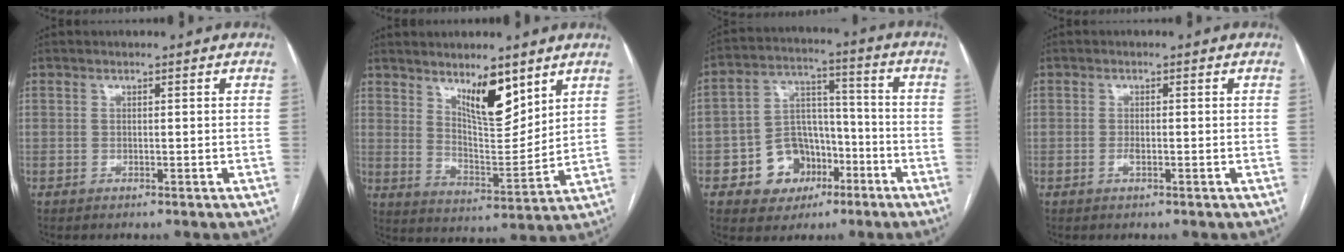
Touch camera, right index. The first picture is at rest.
{"total": 9.3, "force": [6.0, 2.6, 6.6], "torque": [-0.117, -0.010, 0.111]}
{"total": 10.7, "force": [-4.6, 8.7, 4.0], "torque": [-0.066, 0.033, -0.067]}
{"total": 1.0, "force": [-0.3, 0.3, 0.9], "torque": [-0.021, -0.001, -0.006]}